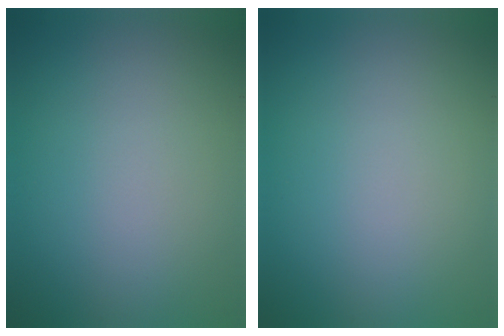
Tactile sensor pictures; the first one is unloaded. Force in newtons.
{"total": 0.0}